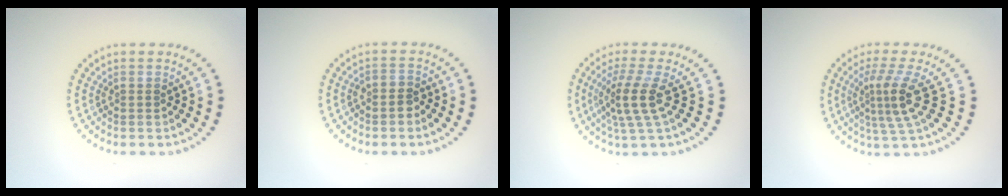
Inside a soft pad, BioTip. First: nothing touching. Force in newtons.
{"total": 1.1, "press": 0.9, "slide": 0.7}
{"total": 3.7, "press": 2.7, "slide": 2.5}
{"total": 3.8, "press": 2.6, "slide": 2.7}